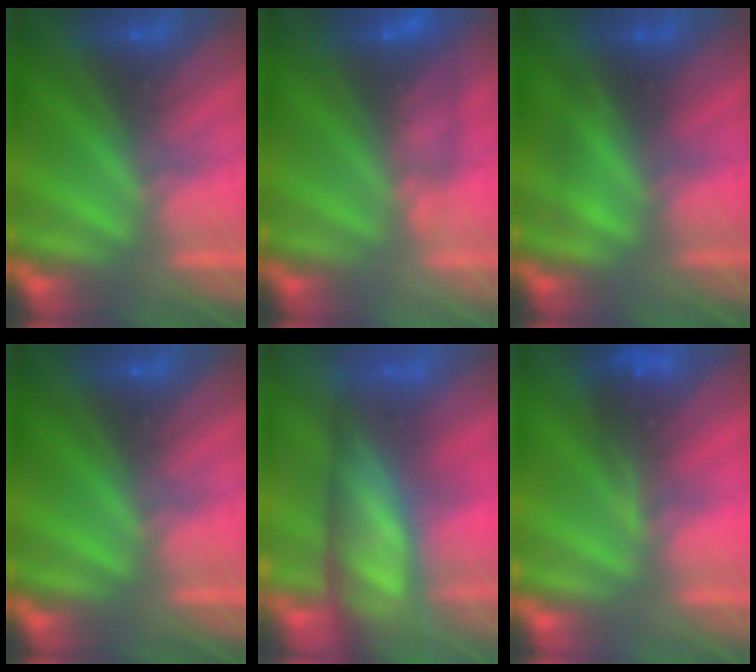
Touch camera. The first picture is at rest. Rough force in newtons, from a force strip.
{"total": 5.4}
{"total": 1.8}
{"total": 0.0}
{"total": 7.5}
{"total": 4.8}